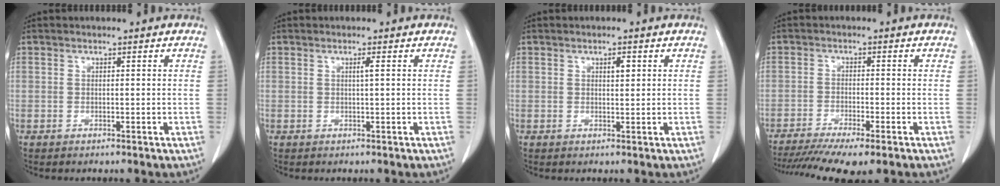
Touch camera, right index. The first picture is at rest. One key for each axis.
{"total": 0.8, "fx": 0.2, "fy": -0.2, "fz": 0.8, "tx": -0.014, "ty": 0.001, "tz": 0.004}
{"total": 1.4, "fx": 0.6, "fy": 0.5, "fz": 1.2, "tx": -0.019, "ty": 0.000, "tz": 0.008}
{"total": 10.7, "fx": -8.3, "fy": 1.0, "fz": 6.6, "tx": -0.103, "ty": -0.014, "tz": -0.133}